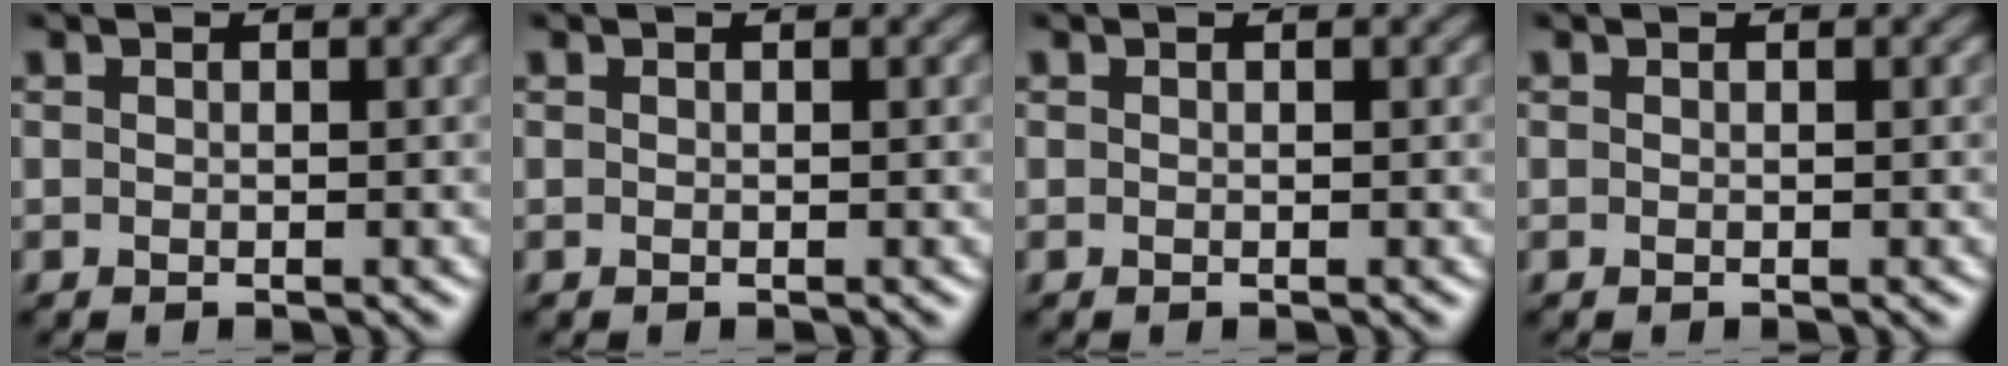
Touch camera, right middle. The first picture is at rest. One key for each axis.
{"total": 0.0}
{"total": 0.0}
{"total": 0.0}